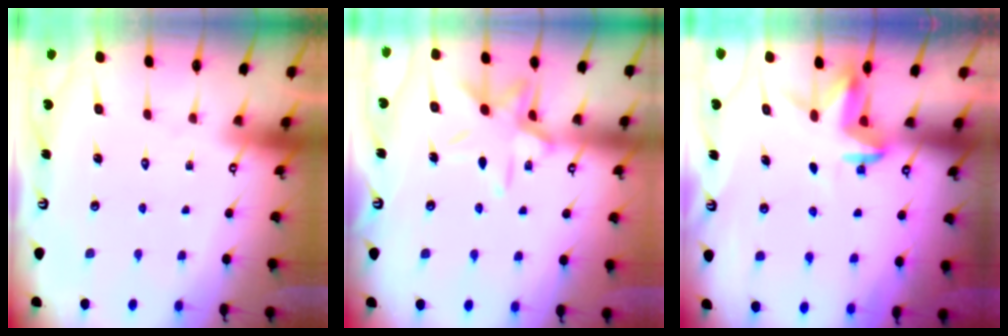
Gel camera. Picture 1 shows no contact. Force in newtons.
{"total": 11.6, "press": 11.5, "slide": 0.8}
{"total": 3.4, "press": 3.4, "slide": 0.3}